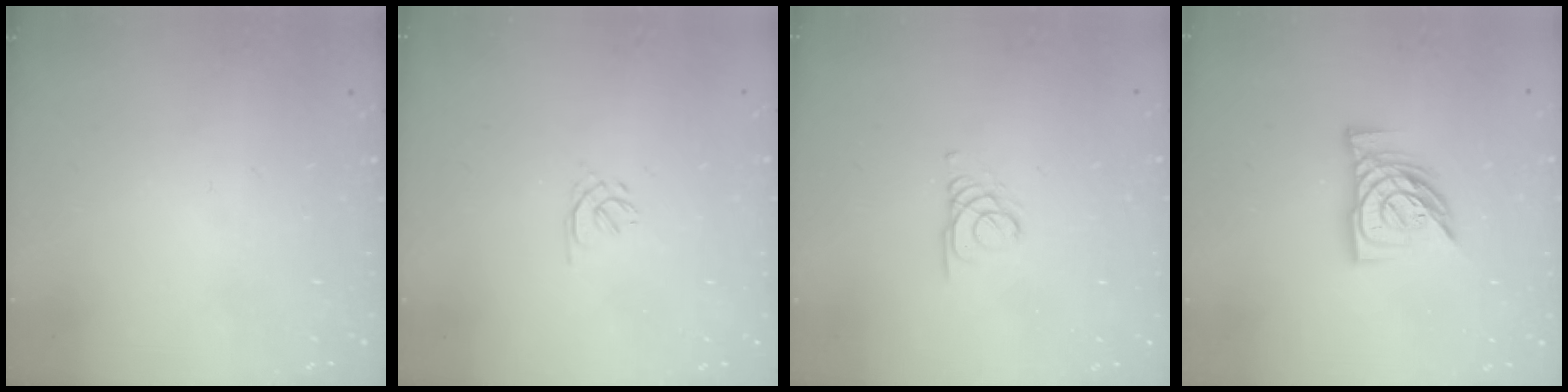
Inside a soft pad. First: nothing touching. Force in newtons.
{"total": 1.4, "press": 1.3, "slide": 0.5}
{"total": 1.7, "press": 1.7, "slide": 0.2}
{"total": 11.0, "press": 11.0, "slide": 1.0}